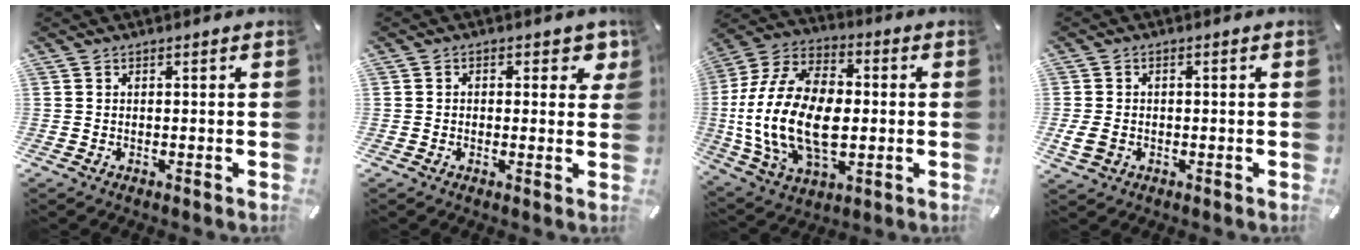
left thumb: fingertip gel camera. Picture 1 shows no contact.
{"total": 3.7, "force": [1.1, 2.5, 2.6], "torque": [-0.014, -0.006, 0.009]}
{"total": 21.6, "force": [-2.7, 14.3, 16.0], "torque": [-0.353, 0.010, -0.043]}
{"total": 3.7, "force": [-0.8, 2.9, 2.2], "torque": [-0.044, 0.003, -0.012]}